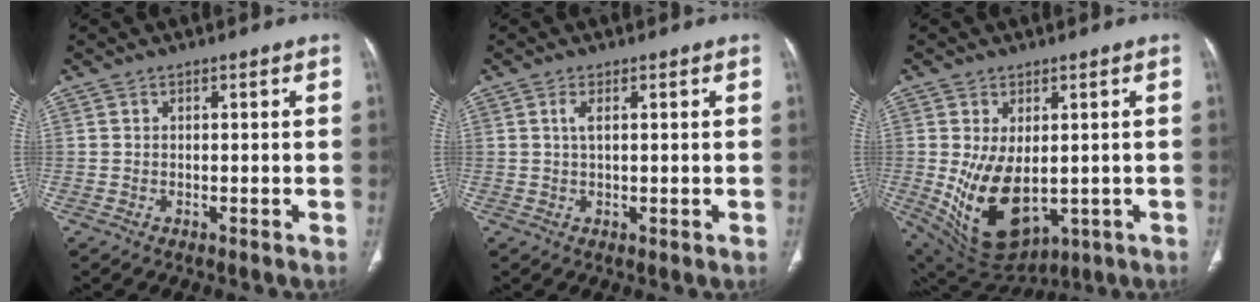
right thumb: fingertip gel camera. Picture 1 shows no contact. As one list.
[{"total": 2.1, "force": [0.6, 0.4, 2.0], "torque": [-0.045, -0.004, 0.012]}, {"total": 14.4, "force": [-1.4, 8.6, 11.4], "torque": [-0.190, -0.018, 0.011]}]